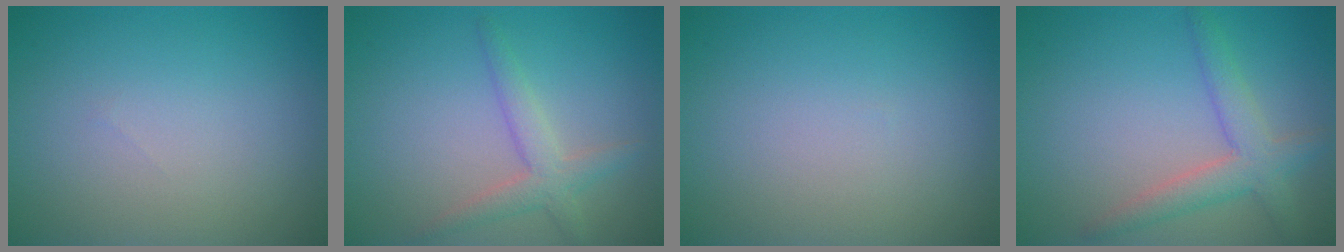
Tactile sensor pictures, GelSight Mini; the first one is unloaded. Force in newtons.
{"total": 2.6, "press": 2.6, "slide": 0.2}
{"total": 0.0}
{"total": 3.4, "press": 3.4, "slide": 0.3}